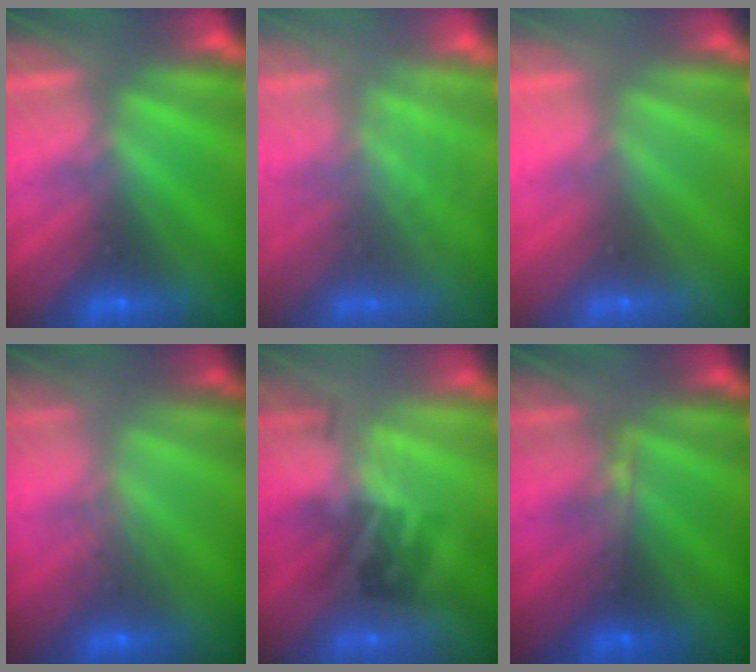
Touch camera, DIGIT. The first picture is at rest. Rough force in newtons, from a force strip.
{"total": 3.5}
{"total": 3.3}
{"total": 2.9}
{"total": 2.2}
{"total": 2.8}